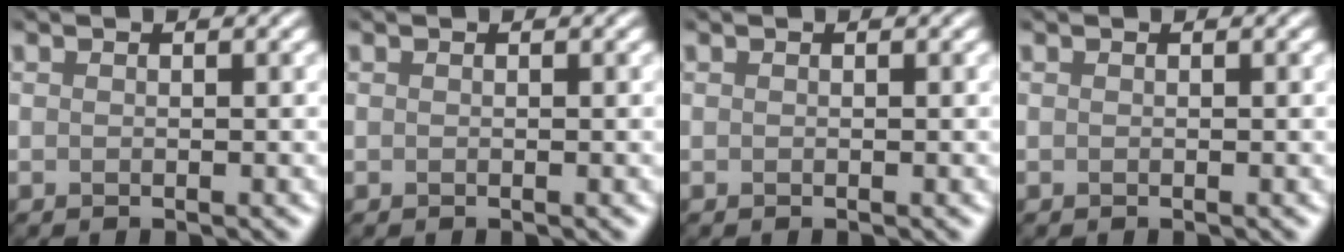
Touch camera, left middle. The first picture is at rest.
{"total": 0.0}
{"total": 0.0}
{"total": 0.0}